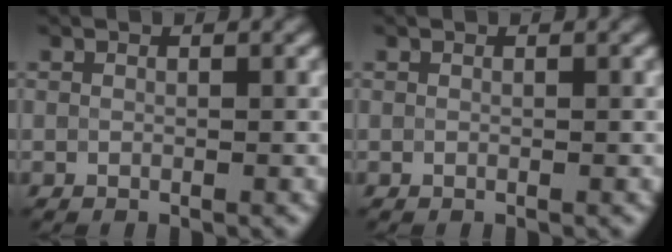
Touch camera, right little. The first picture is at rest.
{"total": 0.0}